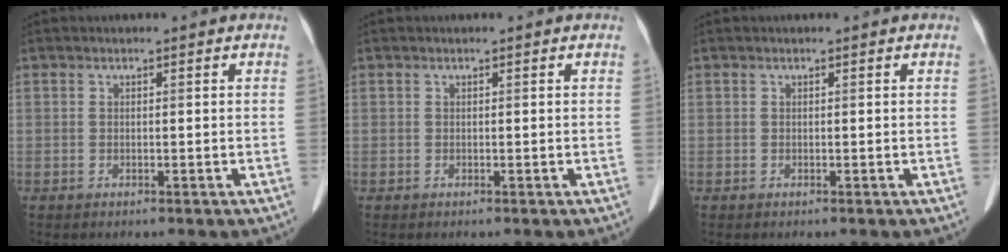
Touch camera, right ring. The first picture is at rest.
{"total": 0.0}
{"total": 0.0}